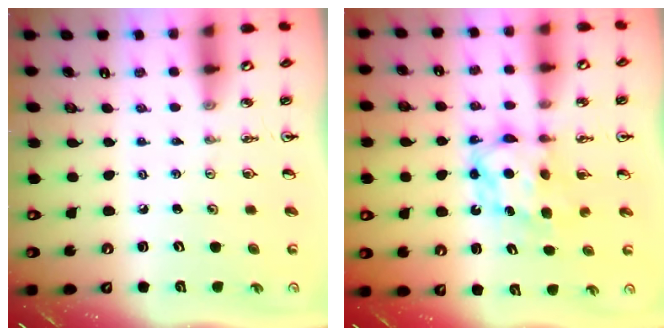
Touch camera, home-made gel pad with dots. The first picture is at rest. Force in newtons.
{"total": 6.2, "press": 6.1, "slide": 0.5}